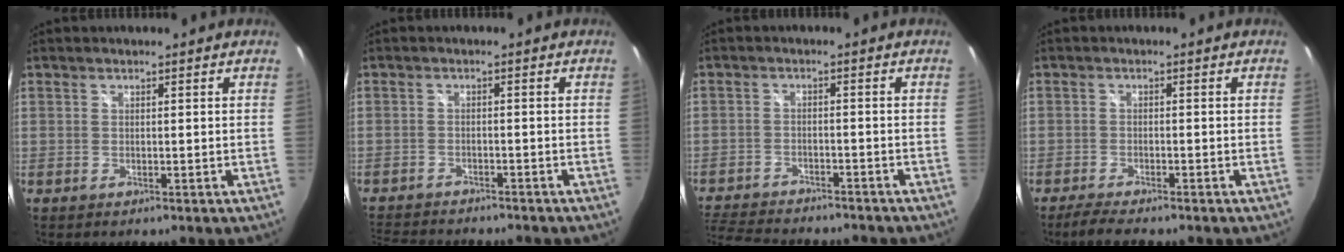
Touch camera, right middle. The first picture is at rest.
{"total": 9.1, "force": [-8.4, 2.3, 2.8], "torque": [-0.079, -0.010, -0.133]}
{"total": 14.0, "force": [-12.3, 4.0, 5.5], "torque": [-0.137, -0.017, -0.191]}
{"total": 4.3, "force": [-3.8, 0.7, 2.0], "torque": [-0.055, -0.011, -0.066]}